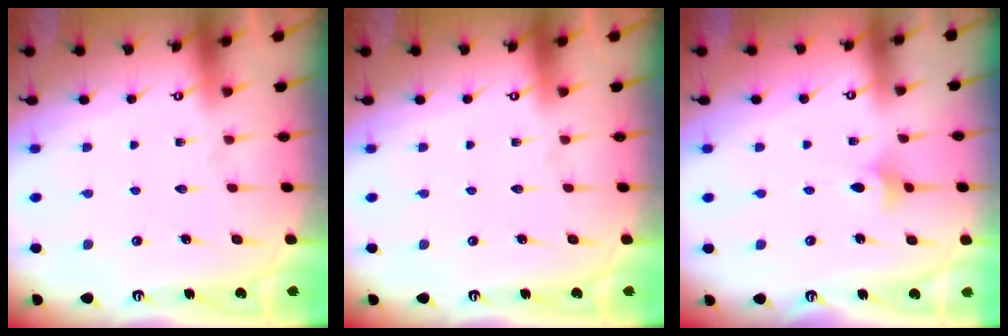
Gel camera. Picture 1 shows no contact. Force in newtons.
{"total": 0.0}
{"total": 3.7, "press": 3.5, "slide": 1.0}